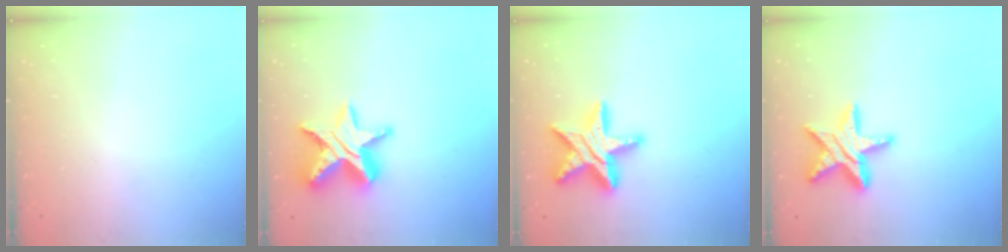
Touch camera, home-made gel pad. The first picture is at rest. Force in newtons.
{"total": 16.3, "press": 16.2, "slide": 1.1}
{"total": 18.6, "press": 18.5, "slide": 1.5}
{"total": 15.6, "press": 15.5, "slide": 1.3}